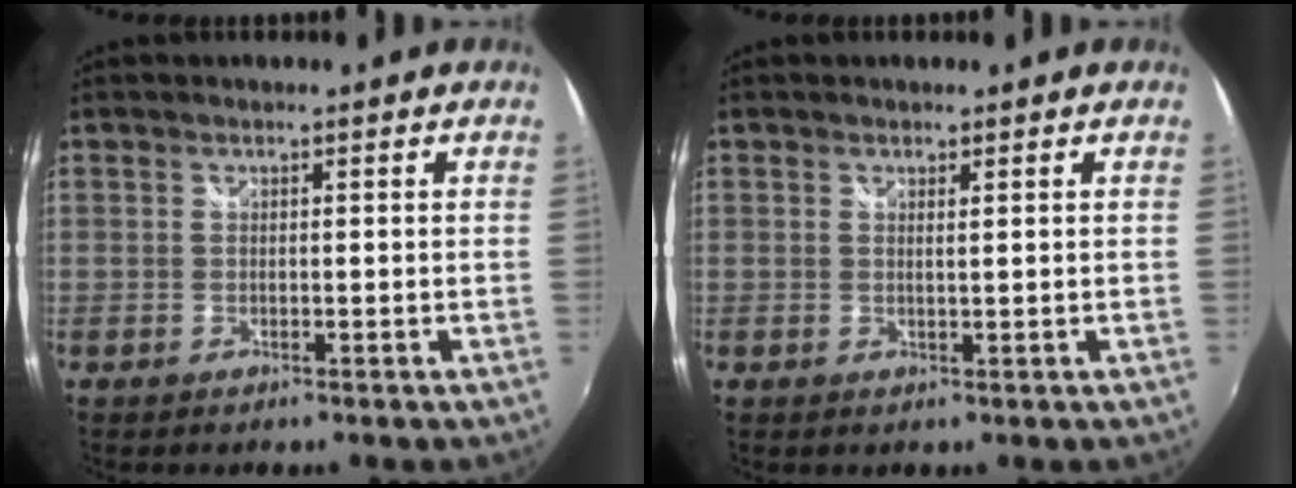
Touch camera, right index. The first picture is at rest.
{"total": 0.7, "force": [0.4, -0.5, 0.1], "torque": [0.000, 0.000, 0.006]}